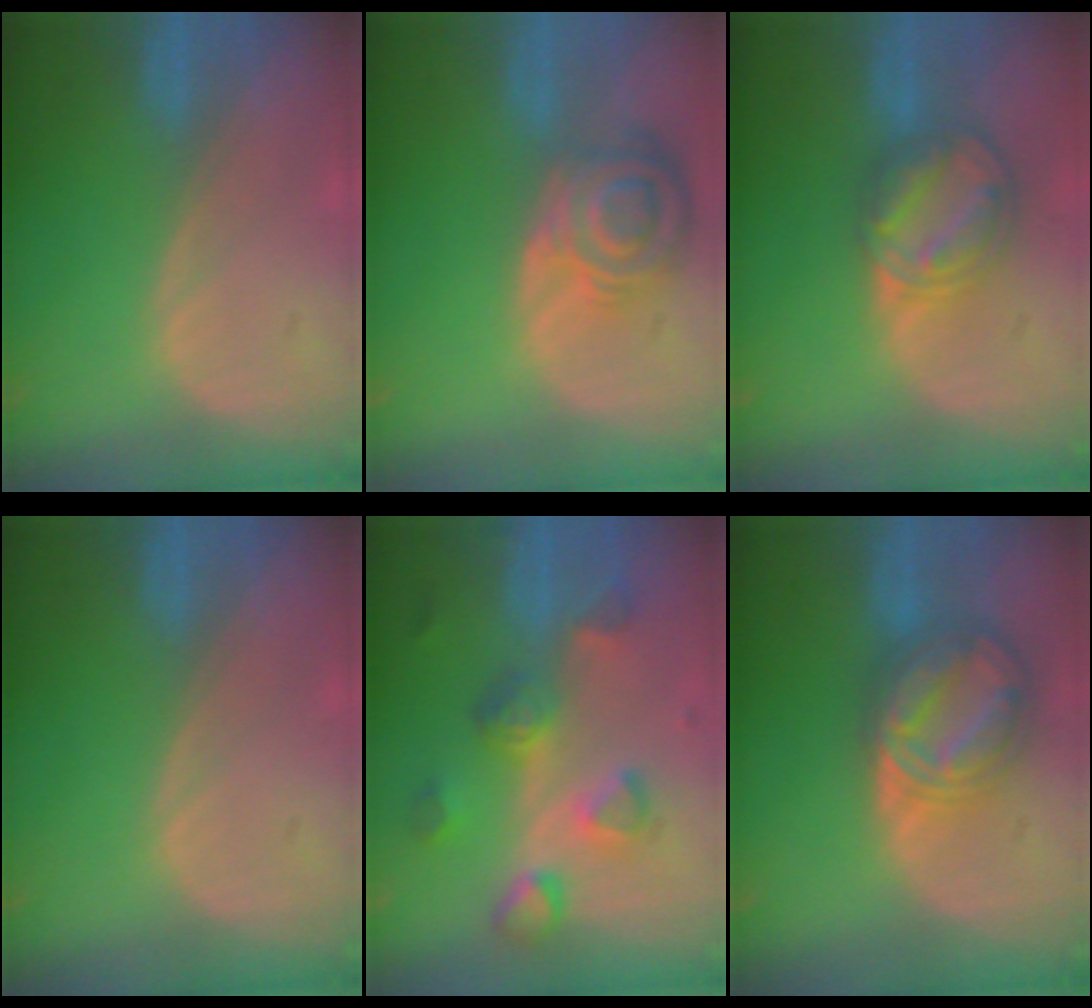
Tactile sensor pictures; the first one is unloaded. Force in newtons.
{"total": 8.4, "press": 7.4, "slide": 4.0}
{"total": 8.1, "press": 6.9, "slide": 4.1}
{"total": 0.0}
{"total": 8.2, "press": 7.7, "slide": 2.7}
{"total": 8.9, "press": 8.9, "slide": 0.8}